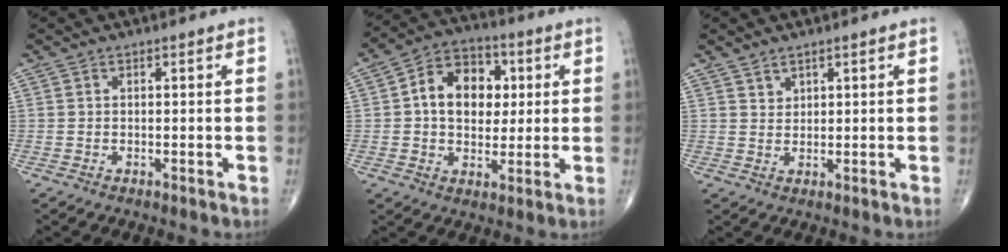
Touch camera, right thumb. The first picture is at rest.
{"total": 13.1, "force": [2.1, 9.5, 8.9], "torque": [-0.101, 0.012, 0.027]}
{"total": 1.7, "force": [1.4, 0.9, 0.3], "torque": [0.008, -0.010, 0.023]}